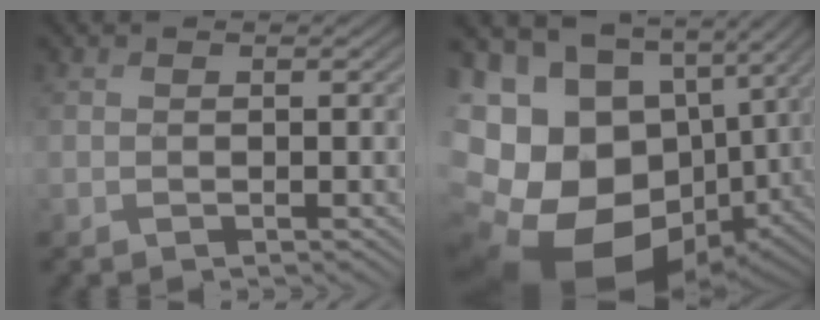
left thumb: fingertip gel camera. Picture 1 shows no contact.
{"total": 21.4, "force": [-3.4, 15.3, 14.6], "torque": [-0.297, -0.033, -0.028]}